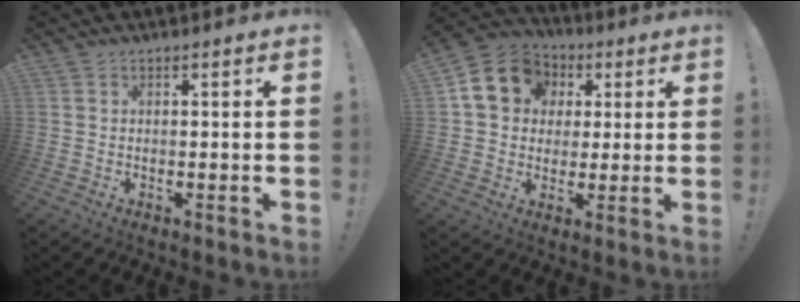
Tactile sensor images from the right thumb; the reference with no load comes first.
{"total": 14.9, "force": [4.6, 12.4, 6.8], "torque": [-0.093, -0.007, 0.094]}